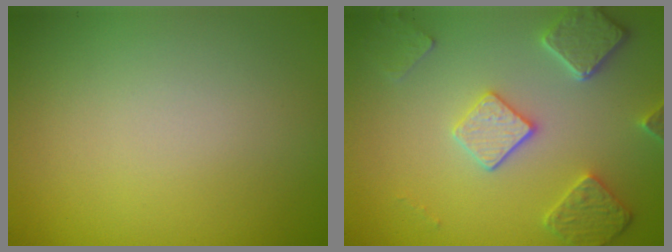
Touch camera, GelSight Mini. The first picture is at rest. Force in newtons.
{"total": 4.6, "press": 3.8, "slide": 2.6}